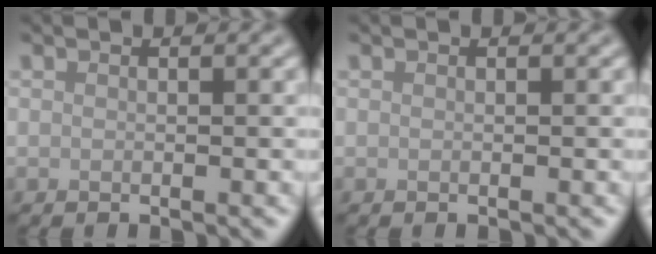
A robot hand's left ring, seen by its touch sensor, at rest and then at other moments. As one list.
[{"total": 0.0}]